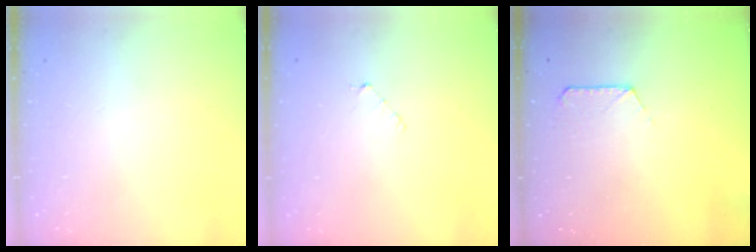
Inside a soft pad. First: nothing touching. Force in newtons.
{"total": 3.0, "press": 3.0, "slide": 0.3}
{"total": 6.6, "press": 6.5, "slide": 0.7}